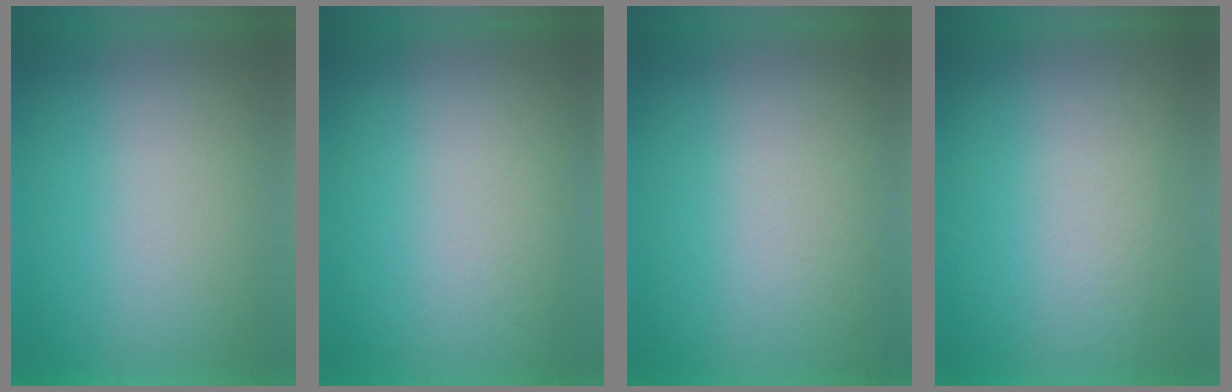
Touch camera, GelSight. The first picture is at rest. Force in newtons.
{"total": 2.6}
{"total": 2.7}
{"total": 2.8}